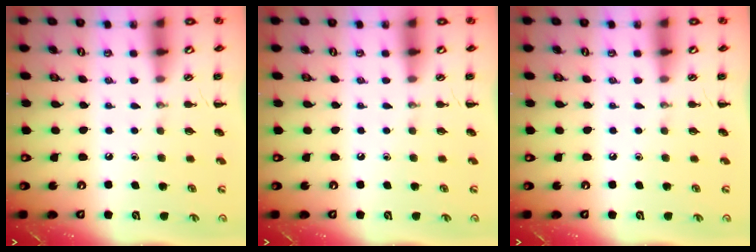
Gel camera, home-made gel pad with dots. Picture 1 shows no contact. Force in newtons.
{"total": 0.0}
{"total": 0.0}